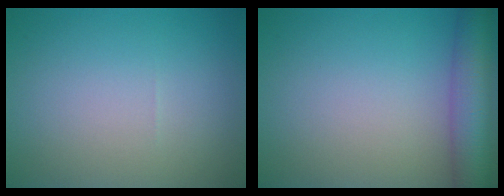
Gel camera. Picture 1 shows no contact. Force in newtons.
{"total": 6.9, "press": 6.9, "slide": 0.4}